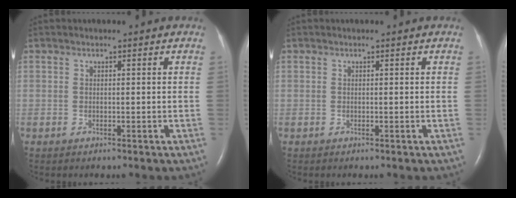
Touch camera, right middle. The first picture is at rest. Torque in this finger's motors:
{"motor_torque": [-0.03, 0.03, -0.01, 0.00]}